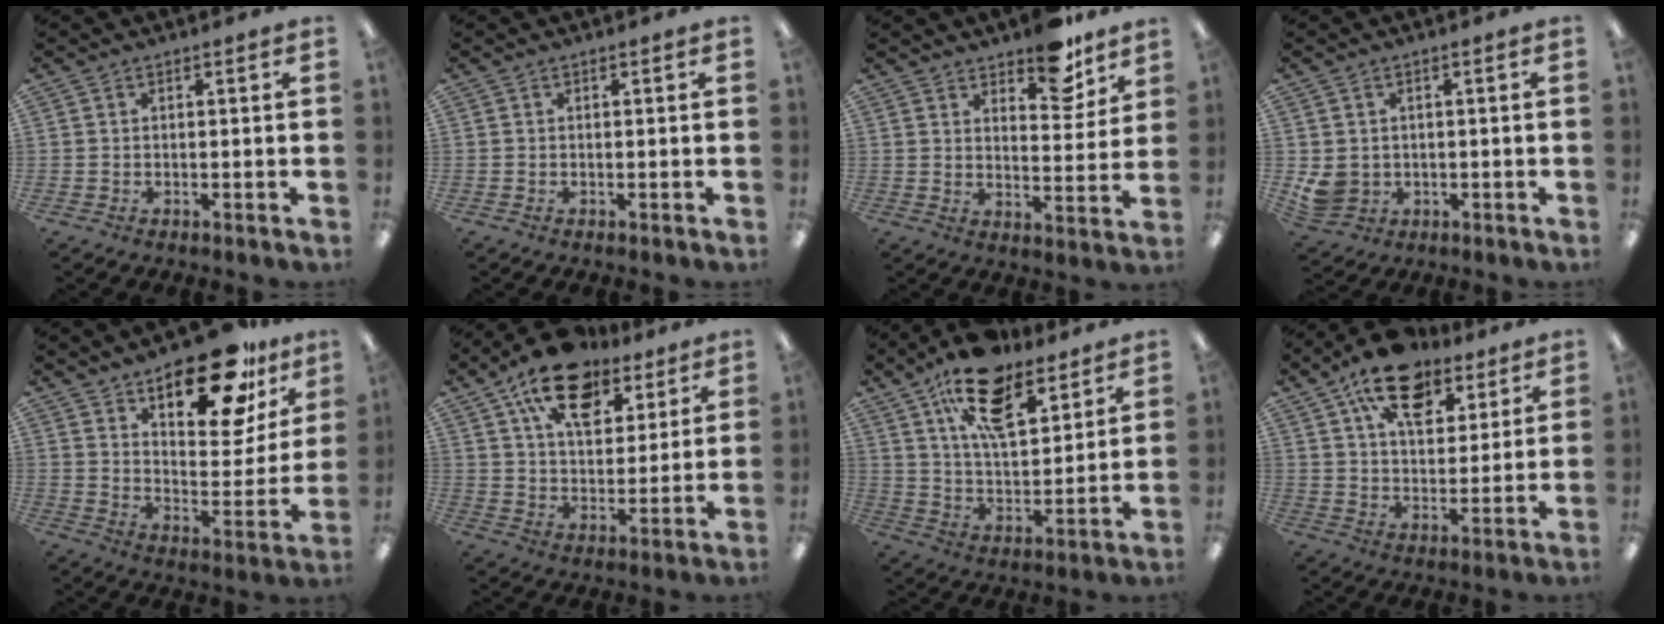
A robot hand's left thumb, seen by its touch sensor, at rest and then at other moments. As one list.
[{"total": 0.0}, {"total": 10.1, "force": [8.2, 3.7, 4.4], "torque": [-0.042, -0.059, 0.143]}, {"total": 4.7, "force": [0.3, 4.3, 1.7], "torque": [-0.045, 0.001, 0.010]}, {"total": 21.2, "force": [15.1, 8.8, 12.1], "torque": [-0.165, -0.096, 0.249]}, {"total": 16.7, "force": [11.1, 8.8, 8.8], "torque": [-0.143, -0.052, 0.197]}, {"total": 17.3, "force": [11.7, 7.5, 10.4], "torque": [-0.173, -0.052, 0.203]}, {"total": 15.8, "force": [10.6, 8.3, 8.3], "torque": [-0.132, -0.050, 0.189]}]